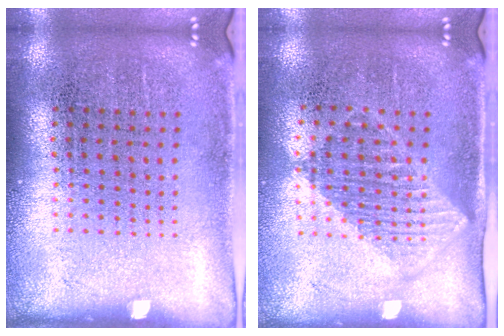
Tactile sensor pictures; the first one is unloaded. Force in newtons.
{"total": 1.2, "press": 1.1, "slide": 0.5}